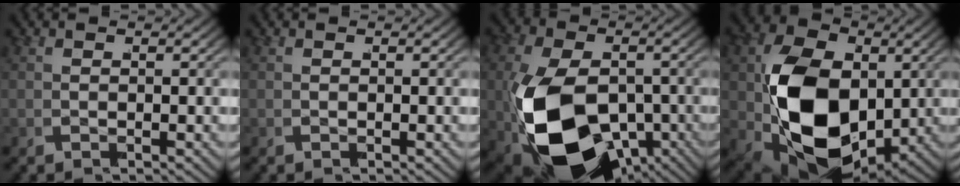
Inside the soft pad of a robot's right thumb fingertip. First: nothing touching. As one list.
[{"total": 0.0}, {"total": 16.8, "force": [-5.9, 10.5, 11.7], "torque": [-0.281, -0.071, -0.065]}, {"total": 16.3, "force": [-3.1, 10.9, 11.7], "torque": [-0.256, -0.073, -0.021]}]